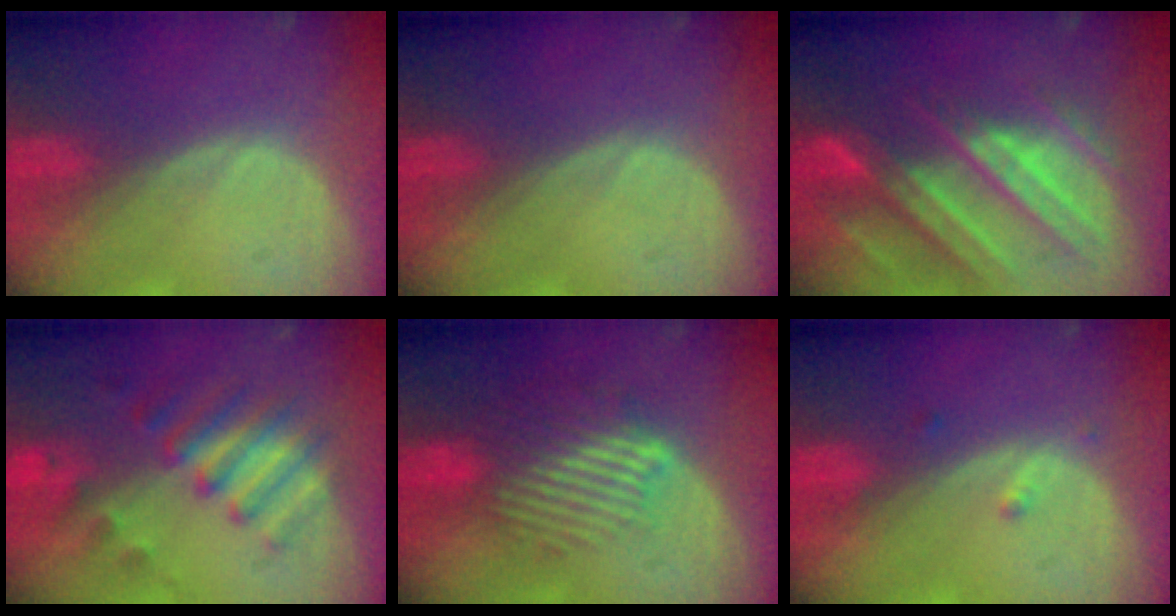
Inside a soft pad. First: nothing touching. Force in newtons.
{"total": 0.0}
{"total": 11.2, "press": 9.9, "slide": 5.2}
{"total": 7.9, "press": 7.6, "slide": 2.1}
{"total": 9.7, "press": 8.1, "slide": 5.3}
{"total": 1.3, "press": 1.1, "slide": 0.7}